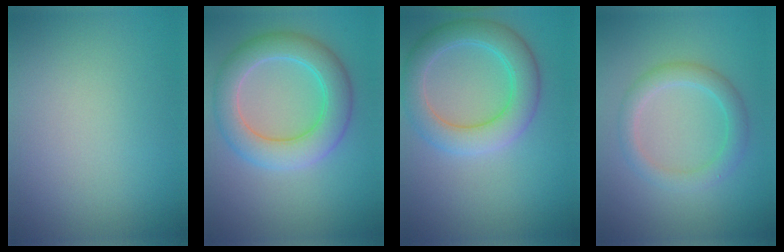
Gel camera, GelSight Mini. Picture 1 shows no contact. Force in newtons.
{"total": 5.9, "press": 5.9, "slide": 0.3}
{"total": 5.4, "press": 5.4, "slide": 0.2}
{"total": 2.9, "press": 2.9, "slide": 0.3}